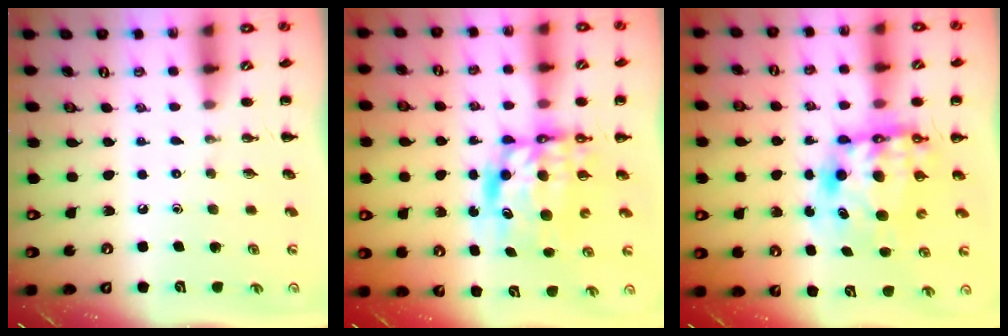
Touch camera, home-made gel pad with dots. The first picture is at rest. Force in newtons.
{"total": 9.1, "press": 8.7, "slide": 2.5}
{"total": 9.2, "press": 9.0, "slide": 2.2}